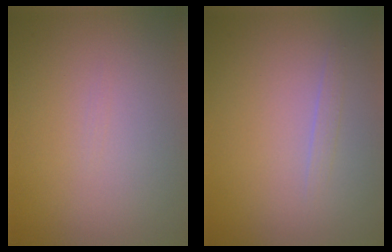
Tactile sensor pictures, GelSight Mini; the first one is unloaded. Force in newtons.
{"total": 0.7, "press": 0.7, "slide": 0.1}